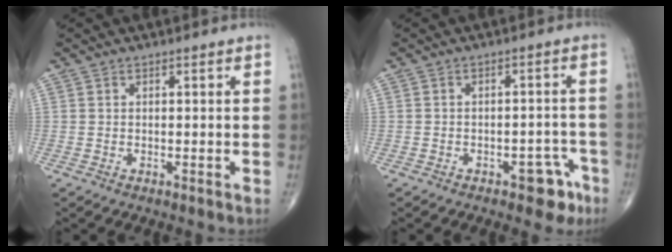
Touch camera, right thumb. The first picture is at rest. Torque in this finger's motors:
{"motor_torque": [3.87, 1.14, 1.11, -1.65, 0.12]}